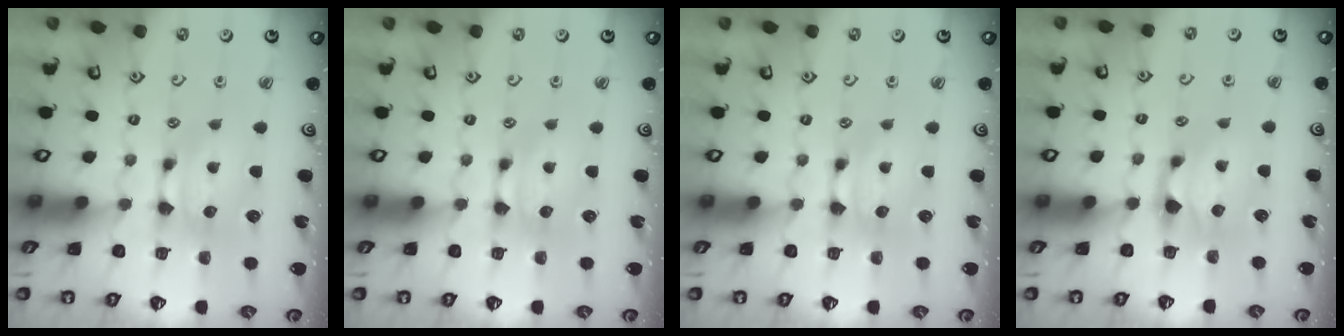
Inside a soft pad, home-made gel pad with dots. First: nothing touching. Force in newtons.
{"total": 0.0}
{"total": 0.0}
{"total": 1.2, "press": 0.4, "slide": 1.2}